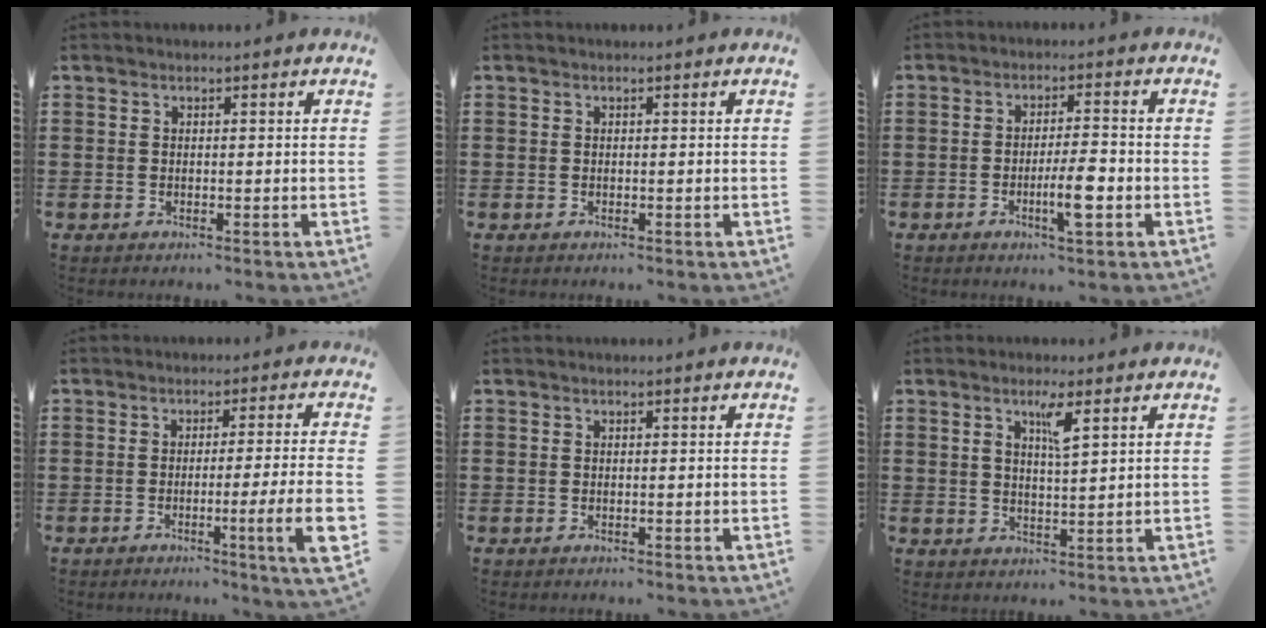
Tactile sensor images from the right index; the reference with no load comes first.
{"total": 0.0}
{"total": 5.8, "force": [-2.1, 0.9, 5.4], "torque": [-0.100, -0.008, -0.038]}
{"total": 8.1, "force": [-2.3, -0.2, 7.8], "torque": [-0.119, -0.018, -0.038]}
{"total": 0.0}
{"total": 3.6, "force": [1.8, 0.5, 3.1], "torque": [-0.059, 0.000, 0.027]}